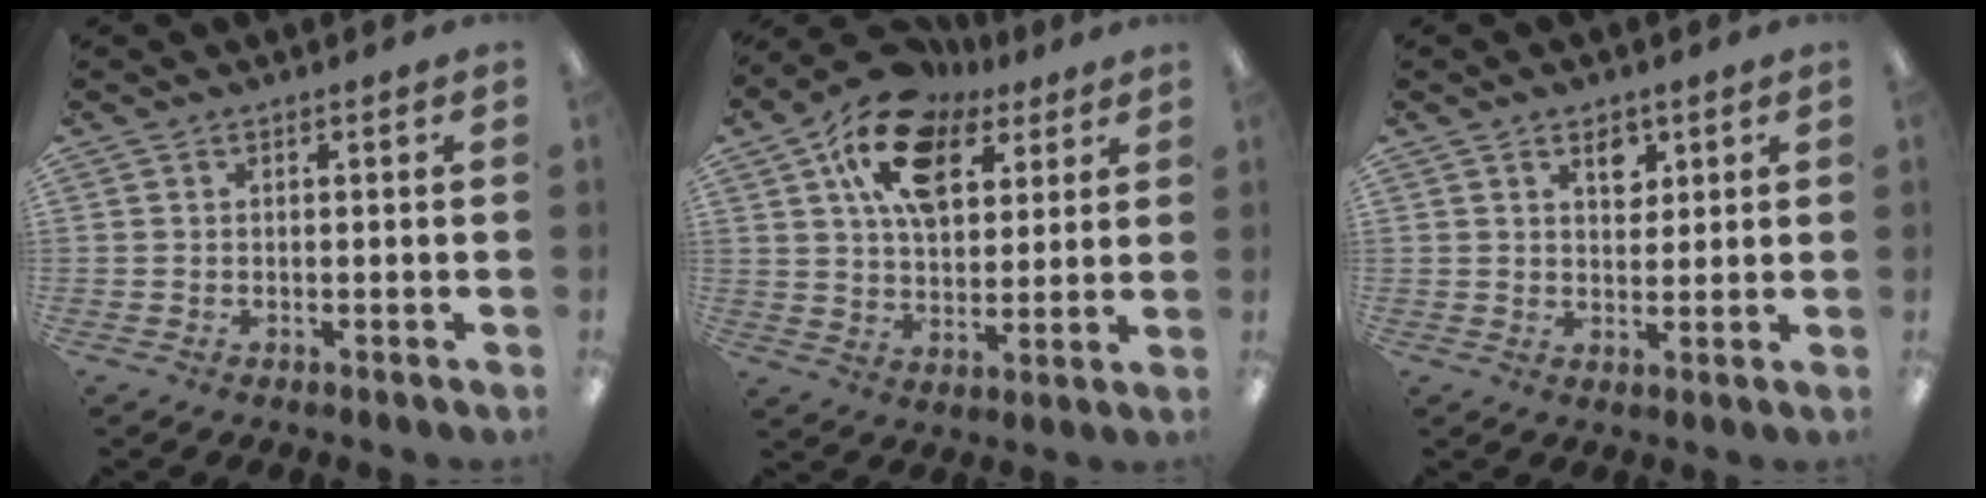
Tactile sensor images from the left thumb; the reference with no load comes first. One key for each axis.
{"total": 16.7, "fx": 9.3, "fy": 9.9, "fz": 9.7, "tx": -0.166, "ty": -0.031, "tz": 0.167}
{"total": 4.5, "fx": 2.6, "fy": 2.7, "fz": 2.6, "tx": -0.019, "ty": -0.011, "tz": 0.038}